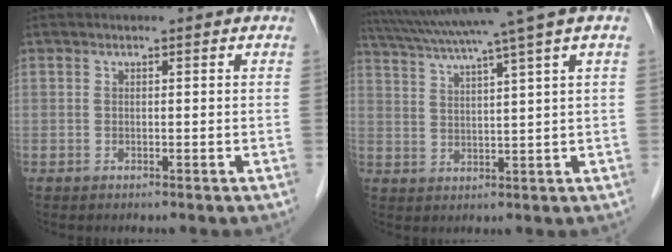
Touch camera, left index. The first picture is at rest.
{"total": 12.5, "force": [9.3, -2.1, 8.0], "torque": [-0.136, 0.012, 0.140]}